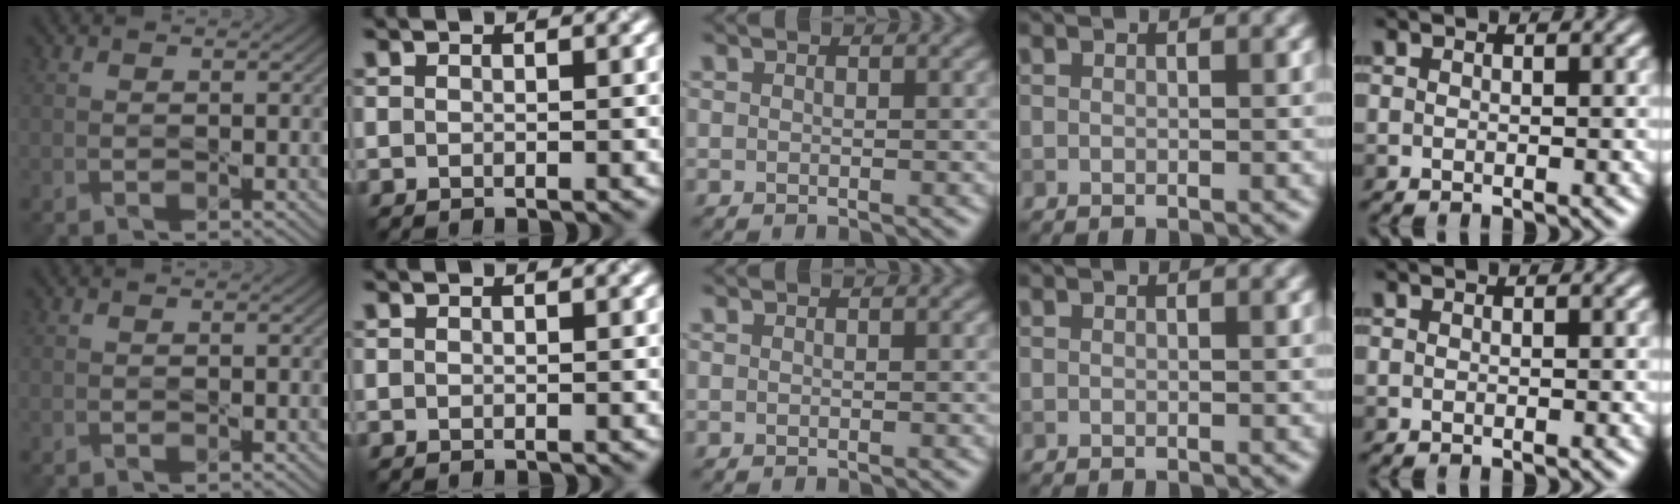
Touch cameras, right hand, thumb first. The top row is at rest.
{}